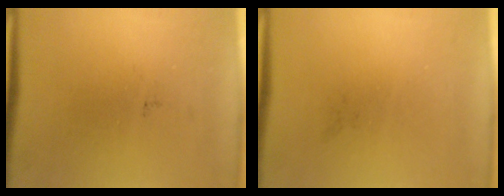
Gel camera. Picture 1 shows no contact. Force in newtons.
{"total": 0.0}